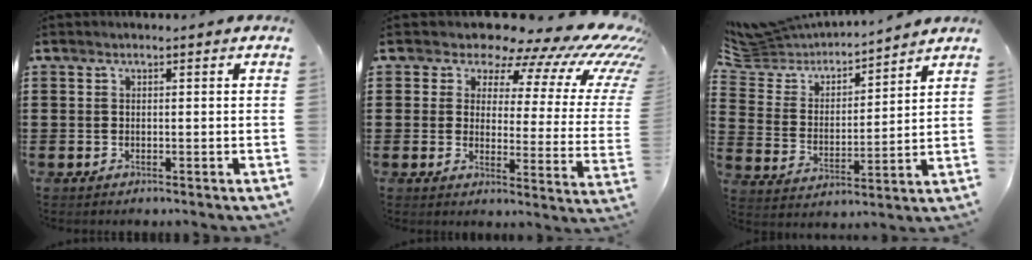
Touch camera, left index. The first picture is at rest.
{"total": 11.2, "force": [9.0, 3.5, 5.6], "torque": [-0.102, -0.071, 0.148]}
{"total": 4.9, "force": [4.6, 1.5, 0.1], "torque": [-0.045, -0.037, 0.072]}